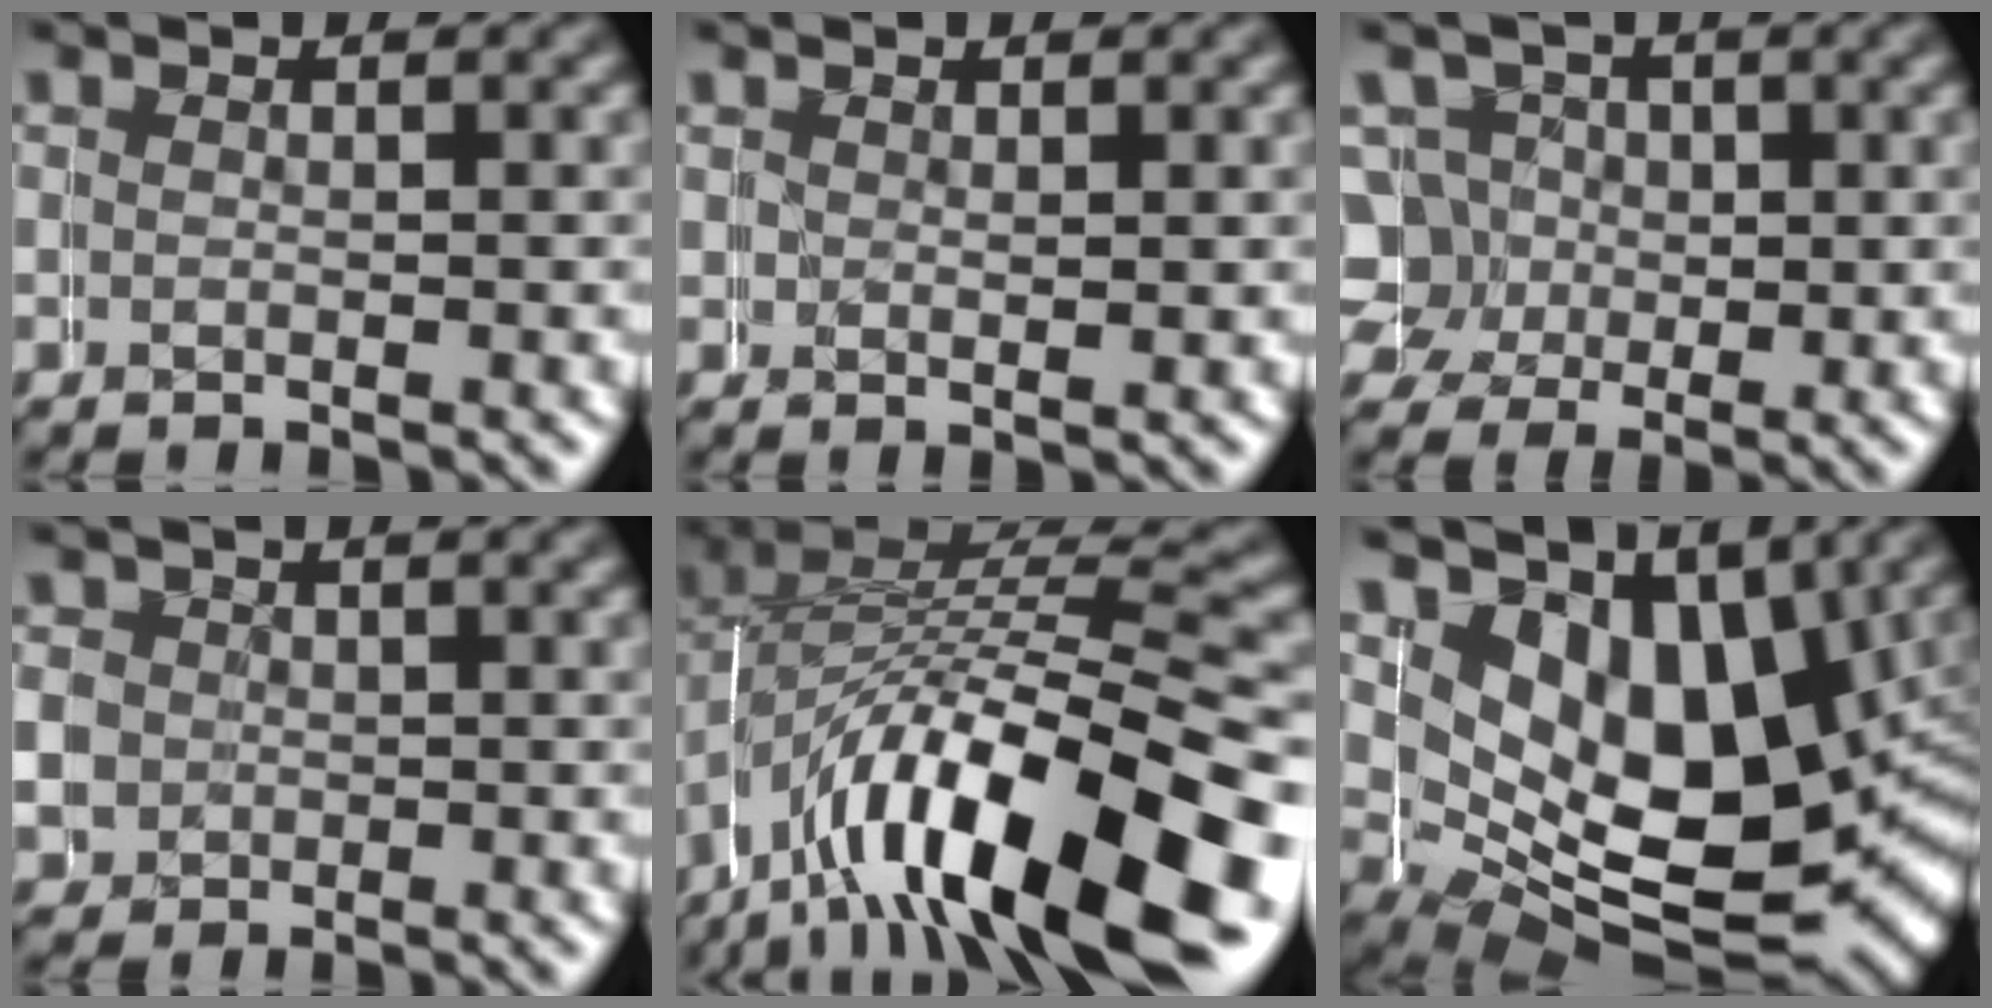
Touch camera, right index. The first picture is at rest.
{"total": 1.2, "force": [0.9, 0.2, 0.7], "torque": [-0.017, -0.009, 0.020]}
{"total": 7.8, "force": [0.1, 7.5, 2.2], "torque": [-0.066, -0.035, 0.005]}
{"total": 3.2, "force": [0.0, 3.2, -0.2], "torque": [-0.026, -0.016, 0.004]}
{"total": 13.0, "force": [-3.3, 6.4, 10.8], "torque": [-0.191, -0.018, -0.035]}
{"total": 16.4, "force": [0.4, 11.0, 12.2], "torque": [-0.208, -0.063, 0.034]}